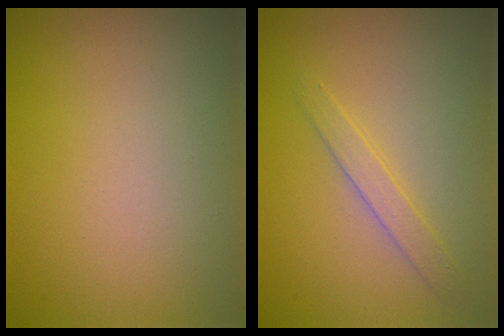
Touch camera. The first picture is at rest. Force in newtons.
{"total": 1.6, "press": 1.6, "slide": 0.0}